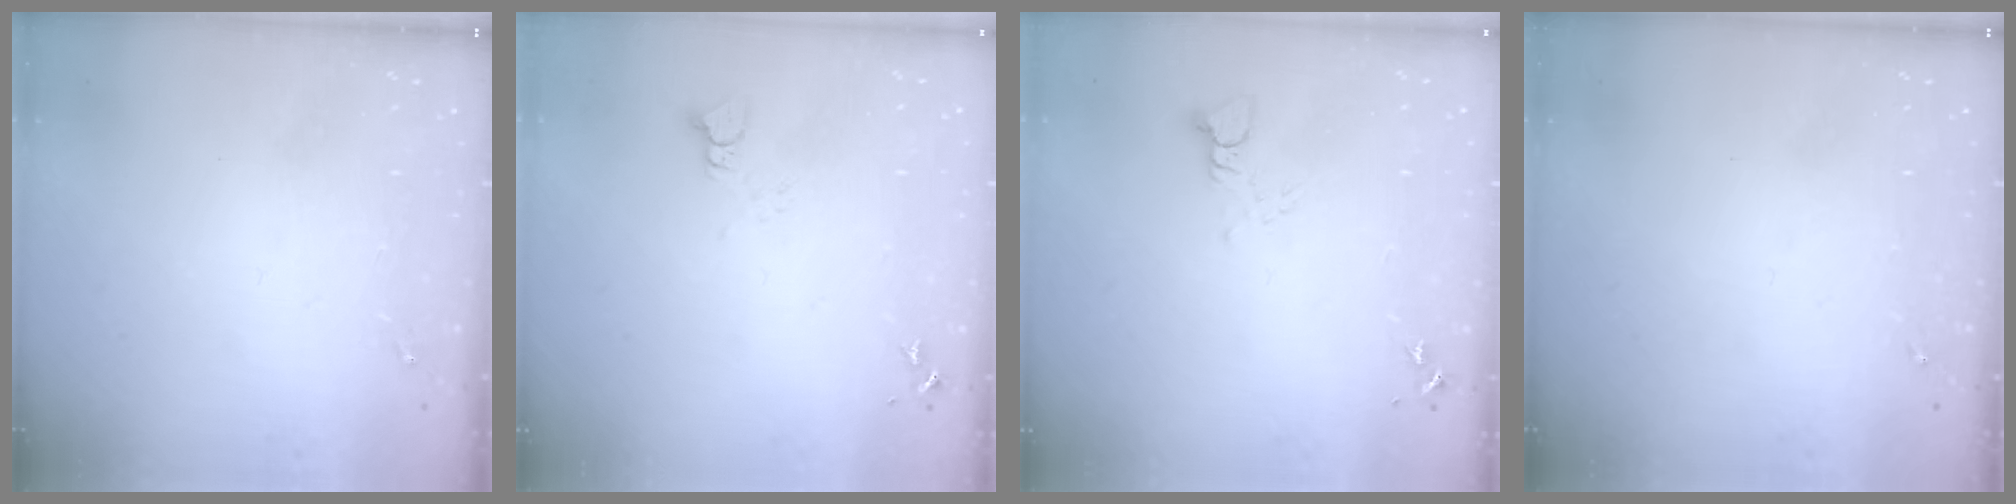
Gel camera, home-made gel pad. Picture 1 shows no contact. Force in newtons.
{"total": 2.5, "press": 2.5, "slide": 0.1}
{"total": 3.4, "press": 3.4, "slide": 0.3}
{"total": 0.0}